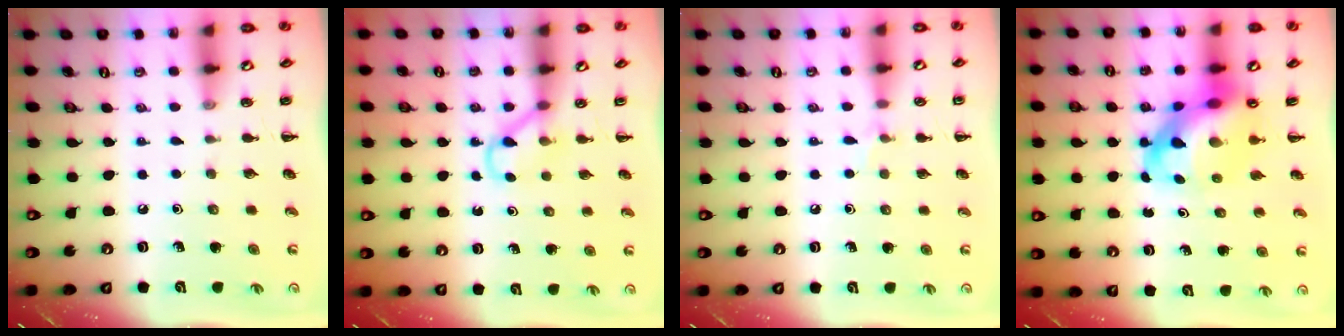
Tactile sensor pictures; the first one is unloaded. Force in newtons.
{"total": 3.6, "press": 3.3, "slide": 1.2}
{"total": 4.4, "press": 4.1, "slide": 1.5}
{"total": 11.8, "press": 11.4, "slide": 3.1}